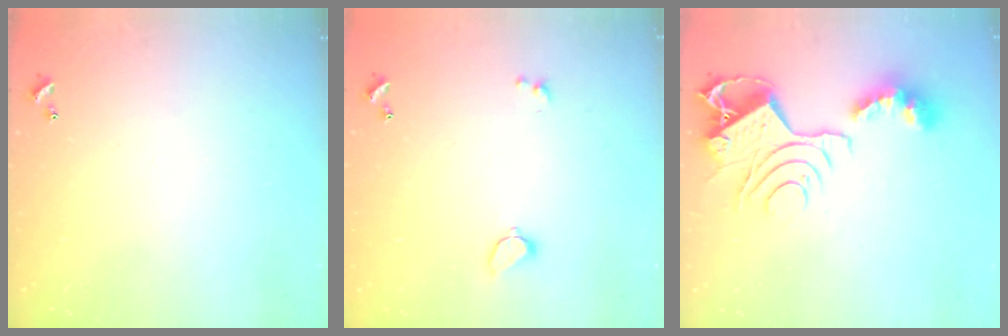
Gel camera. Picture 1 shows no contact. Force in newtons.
{"total": 1.5, "press": 1.4, "slide": 0.3}
{"total": 13.0, "press": 12.9, "slide": 1.4}